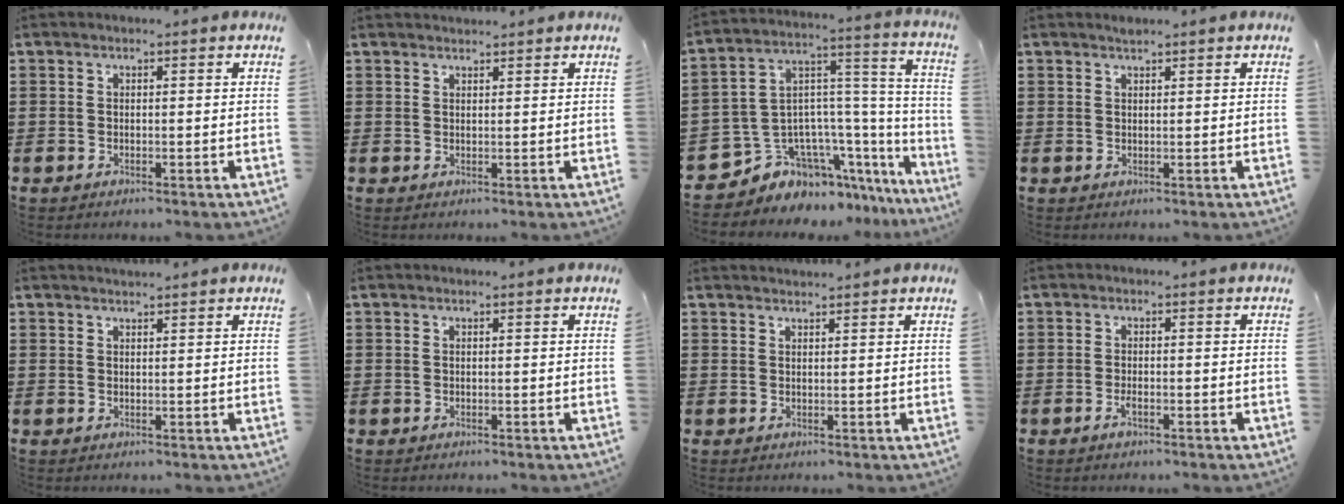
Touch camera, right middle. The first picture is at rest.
{"total": 1.0, "force": [1.0, 0.2, 0.0], "torque": [-0.002, 0.000, 0.019]}
{"total": 7.5, "force": [-5.5, 4.9, 1.1], "torque": [-0.052, -0.013, -0.106]}
{"total": 0.6, "force": [0.6, 0.1, 0.1], "torque": [-0.003, -0.002, 0.012]}
{"total": 1.0, "force": [1.0, 0.0, 0.1], "torque": [-0.004, 0.000, 0.019]}
{"total": 0.0}
{"total": 1.0, "force": [1.0, 0.0, 0.0], "torque": [-0.002, -0.002, 0.019]}
{"total": 1.7, "force": [-0.8, 0.5, 1.3], "torque": [-0.034, -0.003, -0.018]}